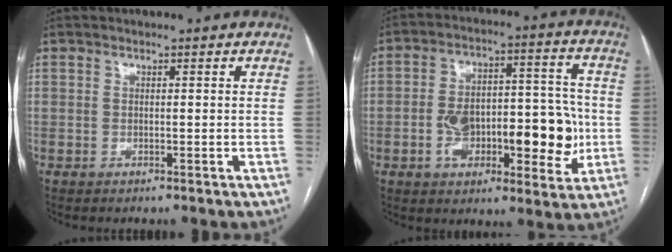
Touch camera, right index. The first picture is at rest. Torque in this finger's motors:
{"motor_torque": [0.44, -0.06, 0.57, 0.11]}